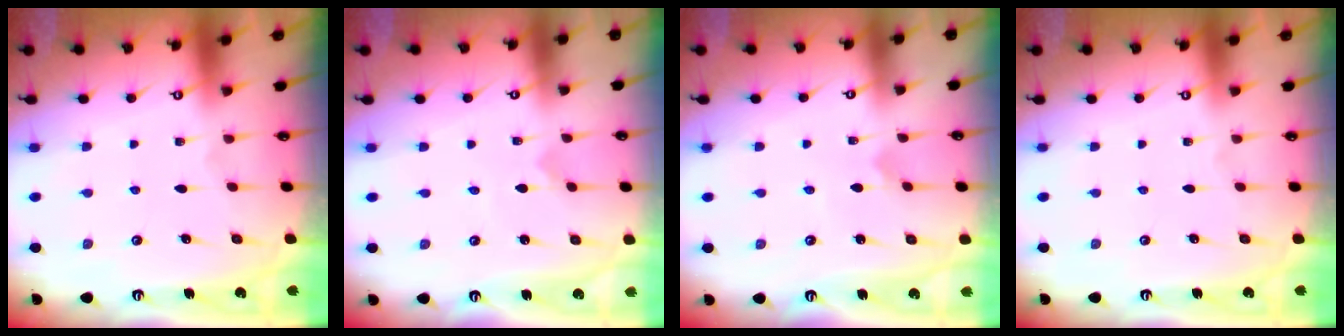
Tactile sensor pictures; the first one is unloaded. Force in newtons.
{"total": 0.0}
{"total": 0.7, "press": 0.7, "slide": 0.0}
{"total": 0.0}